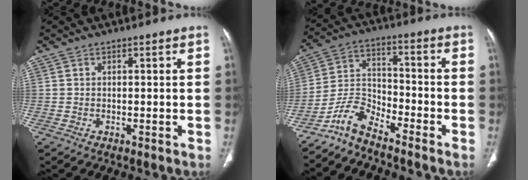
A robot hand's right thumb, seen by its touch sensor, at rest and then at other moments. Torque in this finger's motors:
{"motor_torque": [-0.11, 0.13, 0.79, -0.70, -0.02]}